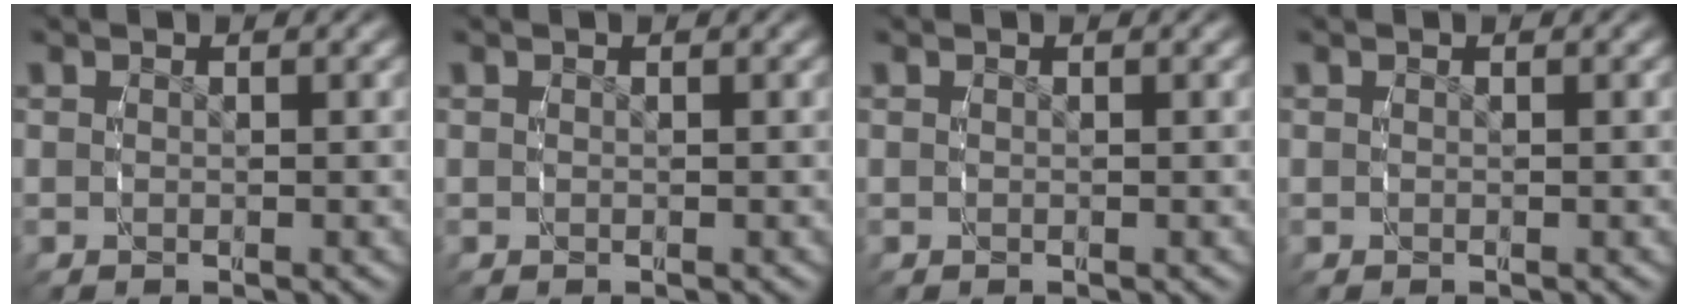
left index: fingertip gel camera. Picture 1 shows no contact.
{"total": 0.0}
{"total": 0.0}
{"total": 0.0}